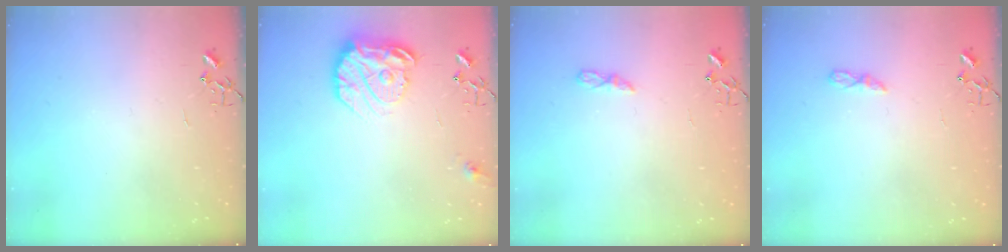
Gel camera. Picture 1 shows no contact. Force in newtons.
{"total": 17.2, "press": 17.1, "slide": 1.7}
{"total": 5.3, "press": 5.3, "slide": 0.7}
{"total": 5.3, "press": 5.3, "slide": 0.7}